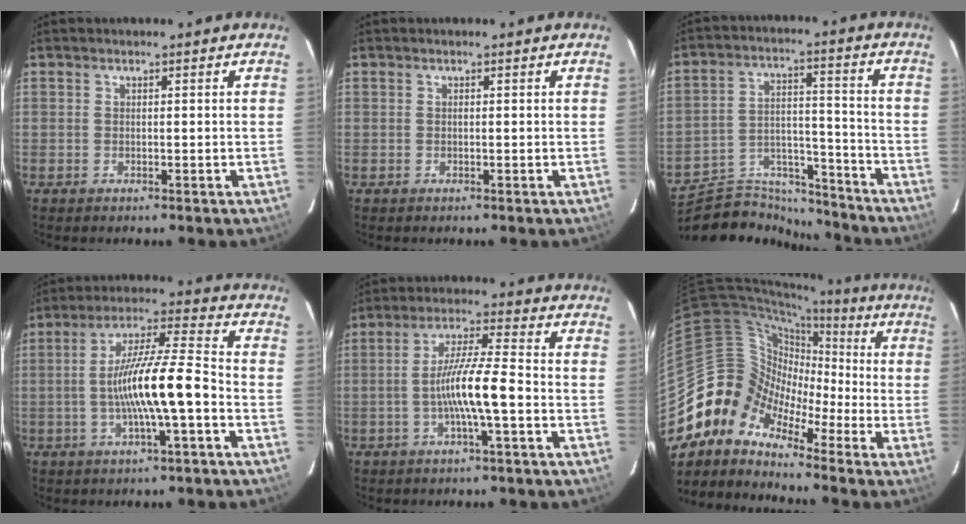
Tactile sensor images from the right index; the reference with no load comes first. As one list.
[{"total": 0.0}, {"total": 13.9, "force": [-13.0, 4.3, 2.1], "torque": [-0.047, 0.044, -0.210]}, {"total": 13.0, "force": [-3.4, 1.1, 12.5], "torque": [-0.230, 0.008, -0.060]}, {"total": 9.3, "force": [-2.7, 0.2, 8.9], "torque": [-0.171, 0.003, -0.051]}, {"total": 10.0, "force": [-6.7, 7.2, 1.5], "torque": [-0.034, 0.046, -0.165]}]